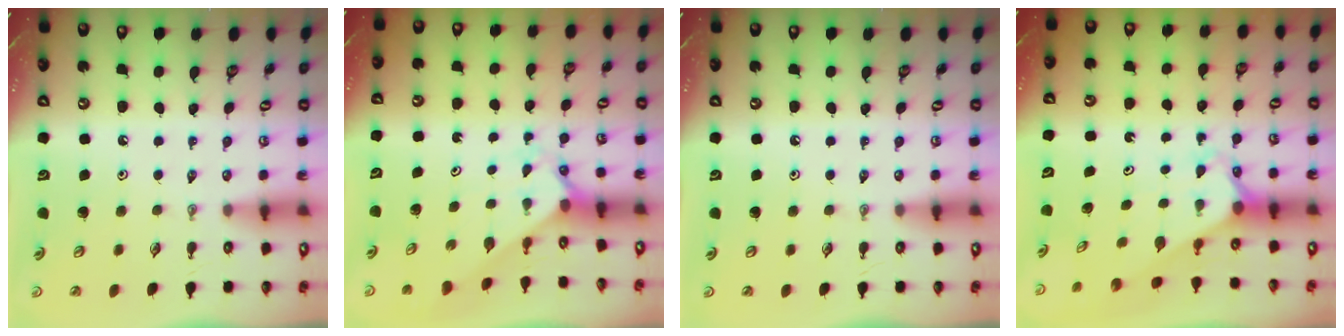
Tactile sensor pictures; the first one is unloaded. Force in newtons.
{"total": 2.1, "press": 2.1, "slide": 0.2}
{"total": 0.0}
{"total": 2.3, "press": 2.3, "slide": 0.2}